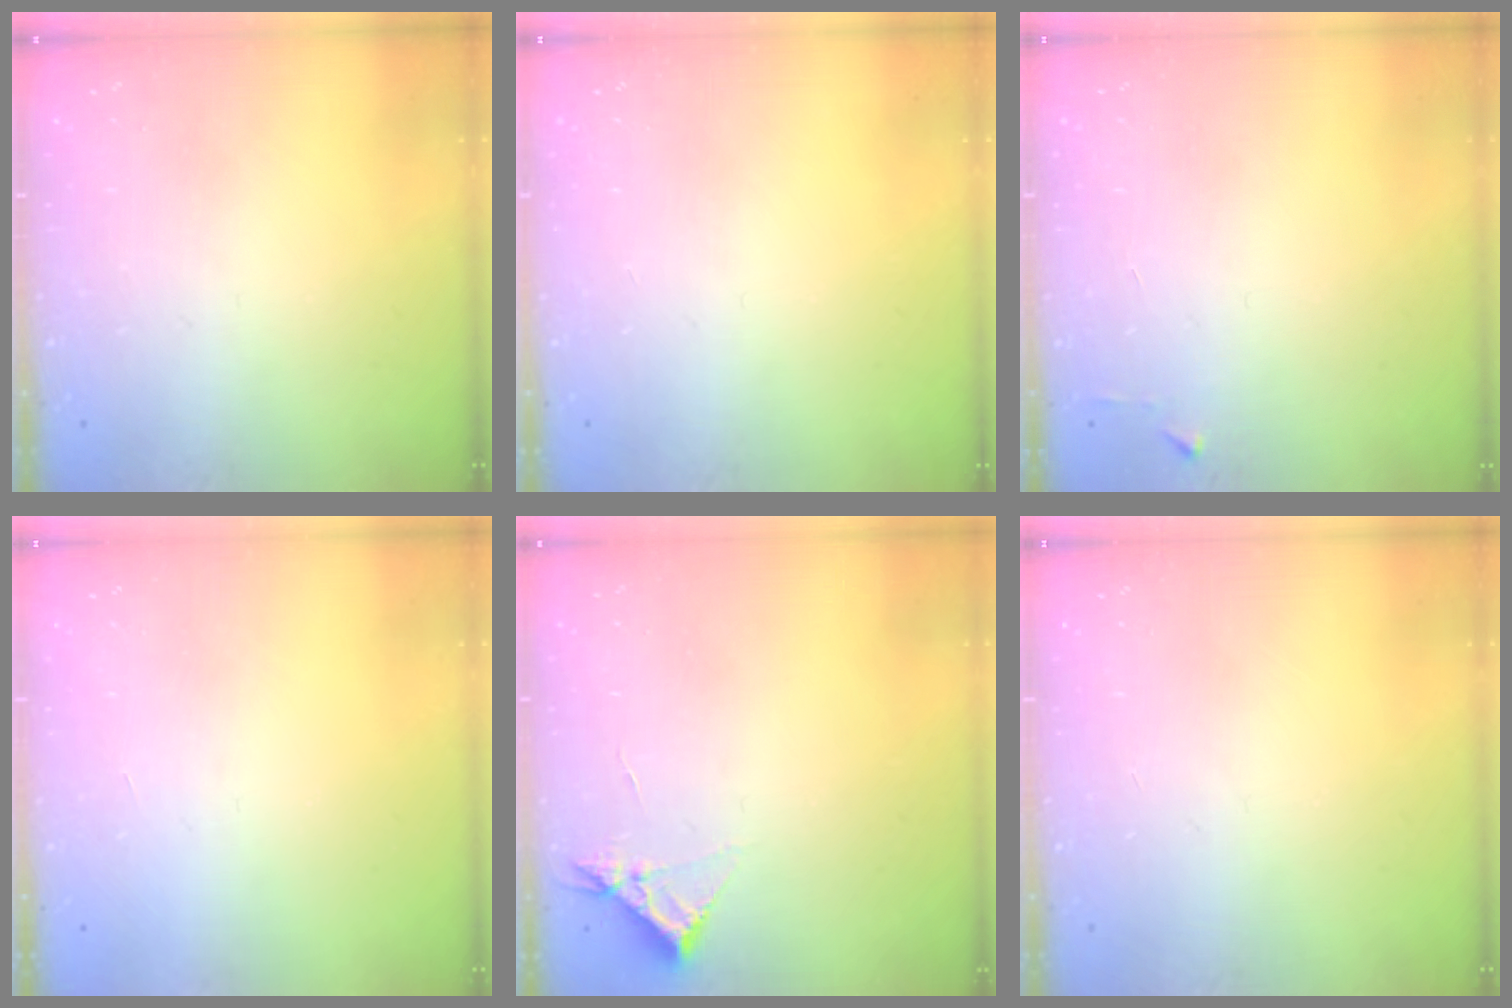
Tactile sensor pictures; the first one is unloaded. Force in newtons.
{"total": 0.0}
{"total": 2.4, "press": 2.4, "slide": 0.3}
{"total": 1.5, "press": 1.5, "slide": 0.1}
{"total": 3.4, "press": 3.4, "slide": 0.5}
{"total": 0.0}